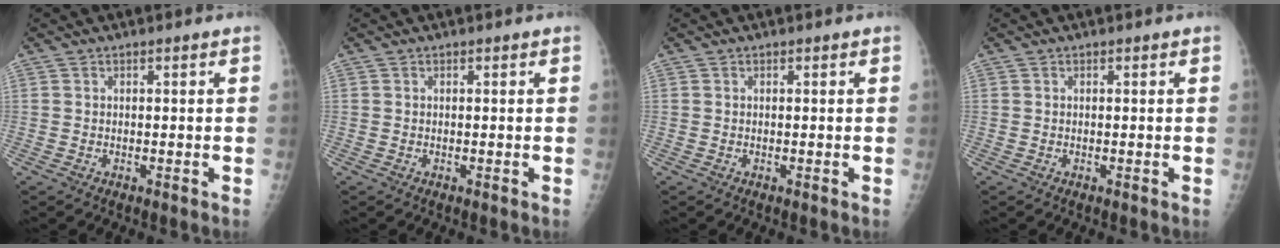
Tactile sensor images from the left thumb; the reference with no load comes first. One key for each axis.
{"total": 0.0}
{"total": 0.0}
{"total": 0.0}